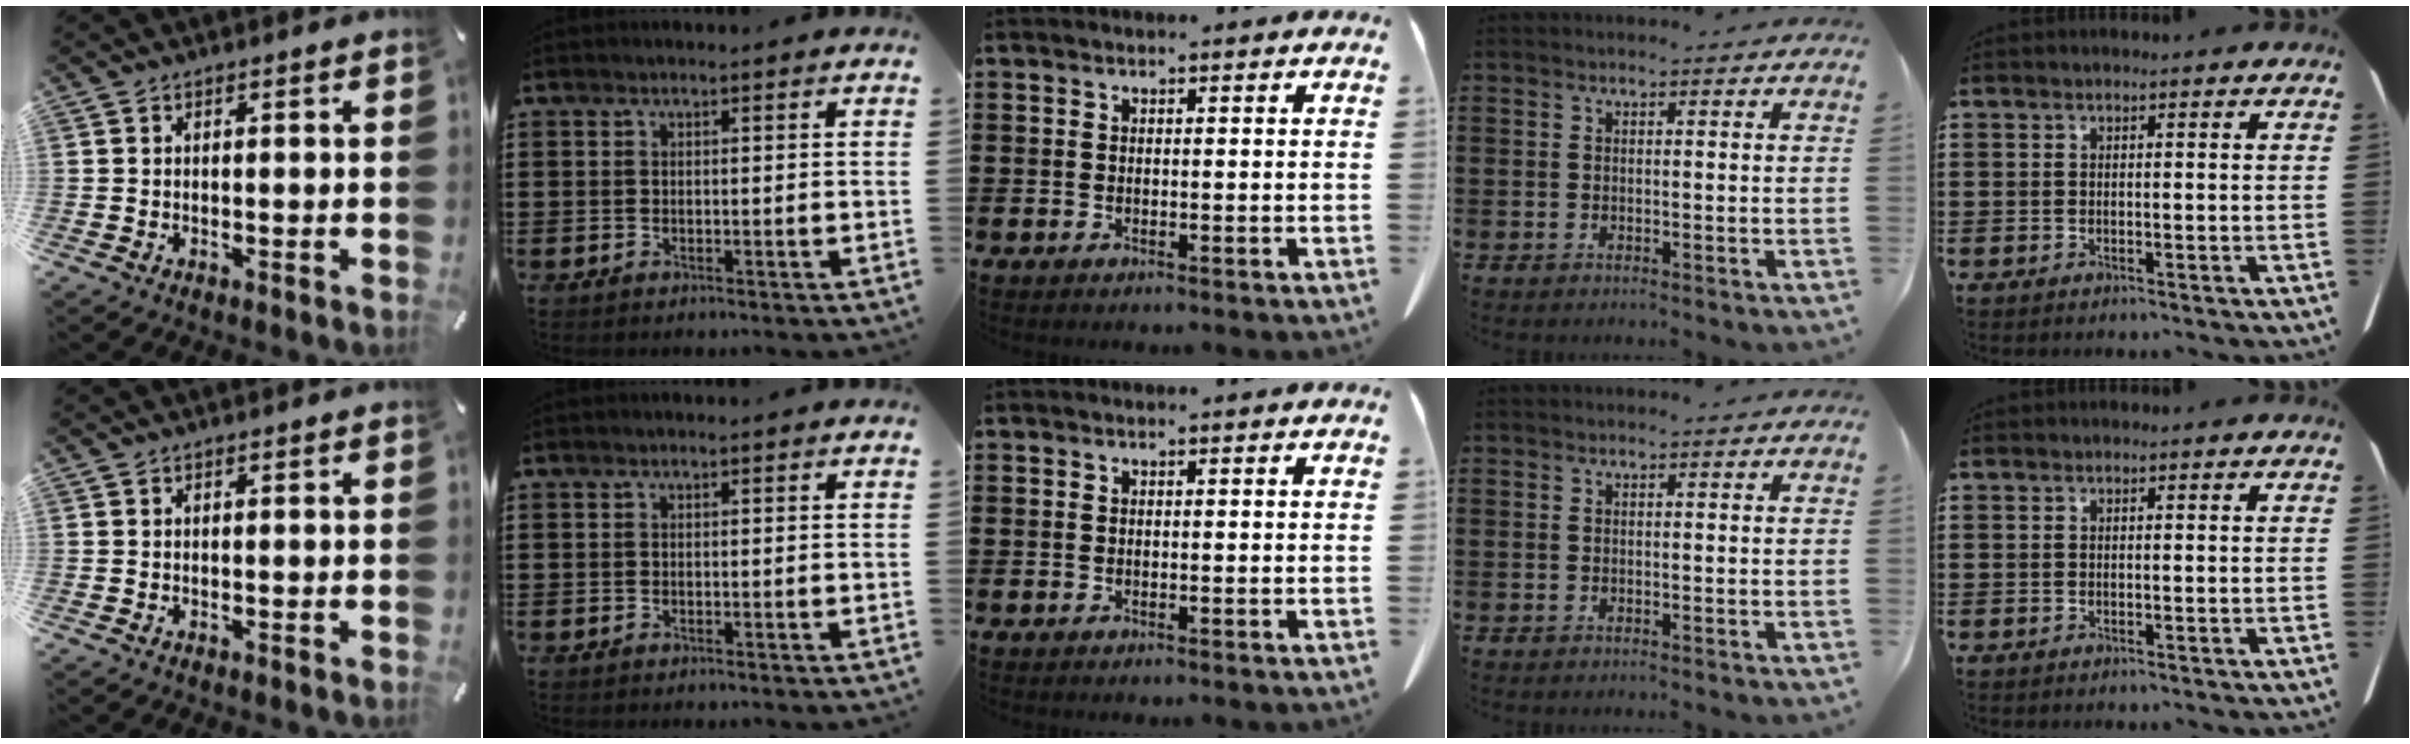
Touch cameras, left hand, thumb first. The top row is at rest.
{}